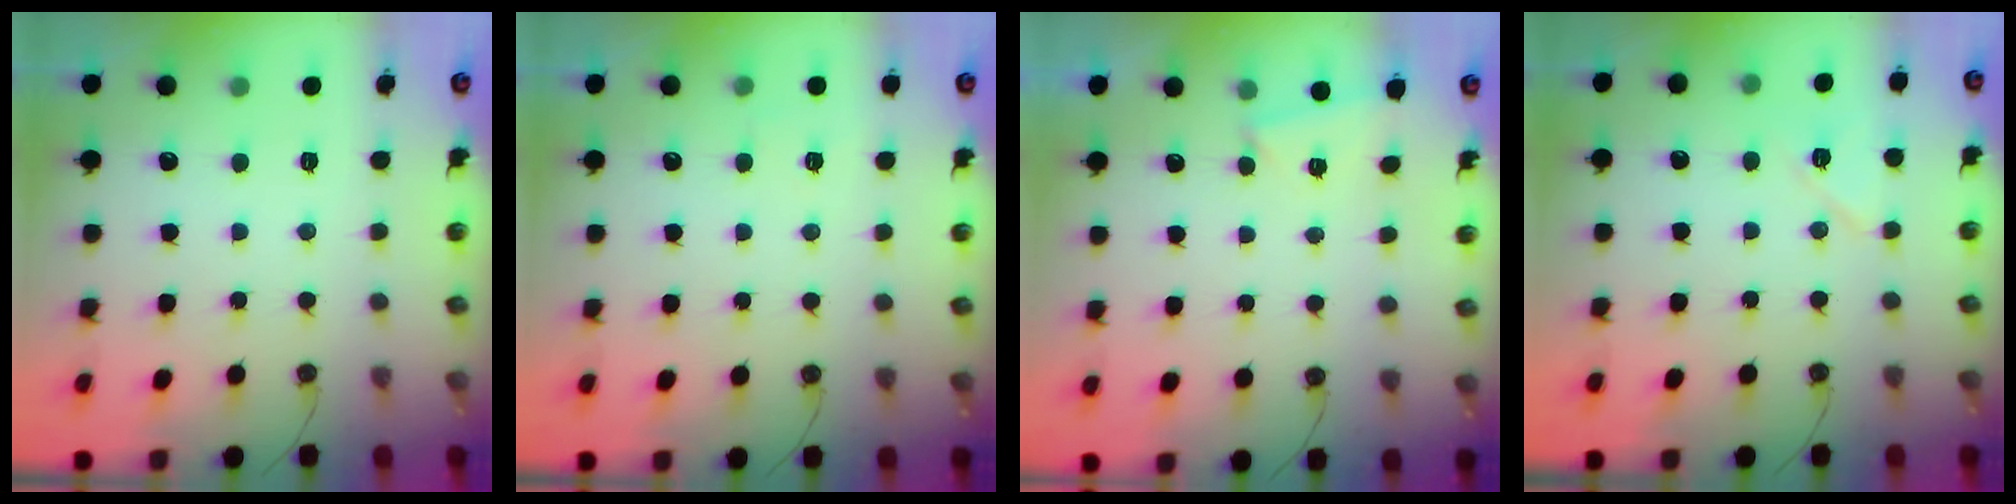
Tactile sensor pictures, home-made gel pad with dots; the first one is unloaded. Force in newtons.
{"total": 4.5, "press": 4.1, "slide": 1.8}
{"total": 1.9, "press": 1.7, "slide": 0.7}
{"total": 6.8, "press": 6.8, "slide": 0.3}